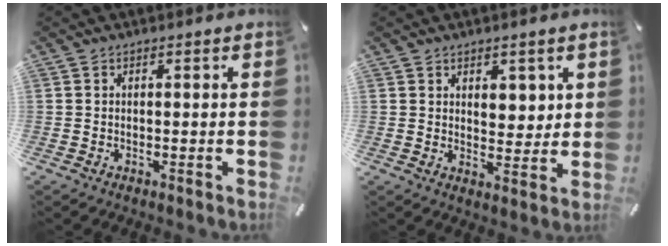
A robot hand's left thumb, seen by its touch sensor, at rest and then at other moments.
{"total": 4.7, "force": [2.5, 3.4, 2.0], "torque": [-0.010, -0.013, 0.038]}